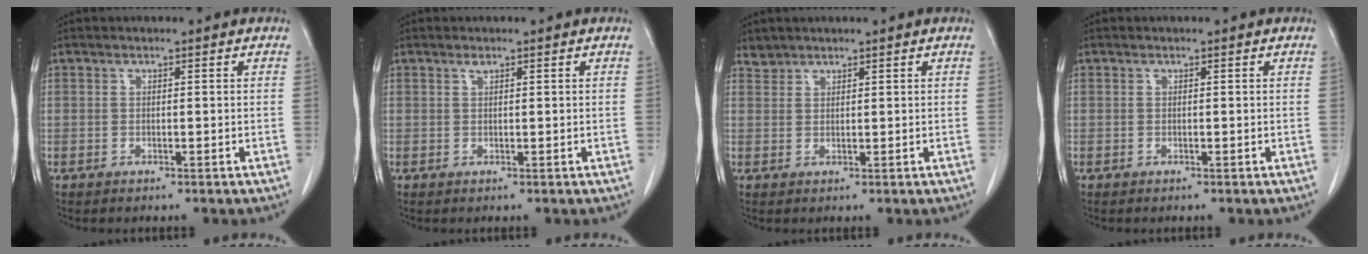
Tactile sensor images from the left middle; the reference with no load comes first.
{"total": 0.6, "force": [0.5, 0.0, 0.3], "torque": [-0.010, -0.001, 0.010]}
{"total": 1.4, "force": [1.3, 0.4, -0.3], "torque": [0.006, 0.003, 0.025]}
{"total": 0.0}